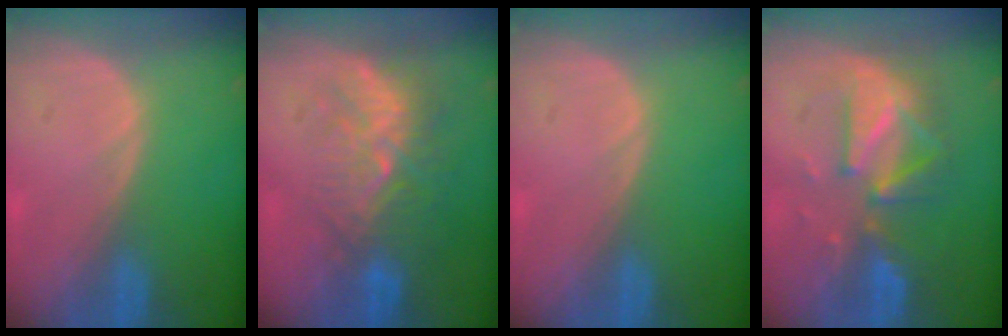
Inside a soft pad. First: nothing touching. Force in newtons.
{"total": 9.1, "press": 8.5, "slide": 3.4}
{"total": 0.0}
{"total": 8.1, "press": 8.0, "slide": 0.6}